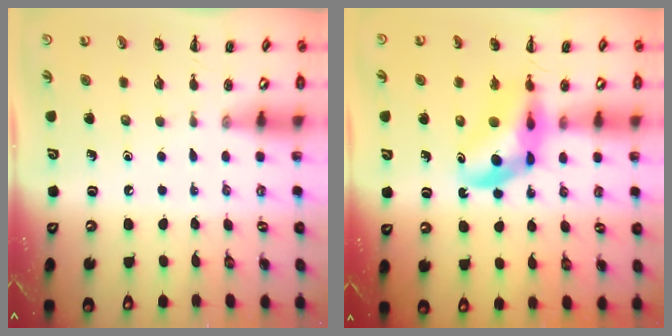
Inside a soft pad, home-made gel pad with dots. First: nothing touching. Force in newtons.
{"total": 9.4, "press": 9.0, "slide": 2.8}